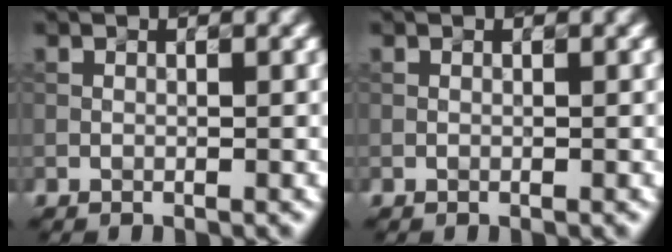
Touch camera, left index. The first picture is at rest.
{"total": 0.0}